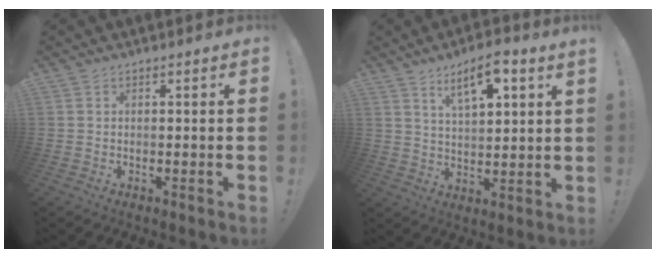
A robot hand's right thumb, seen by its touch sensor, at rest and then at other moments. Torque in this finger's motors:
{"motor_torque": [1.38, 1.45, 0.52, -0.09, 0.05]}